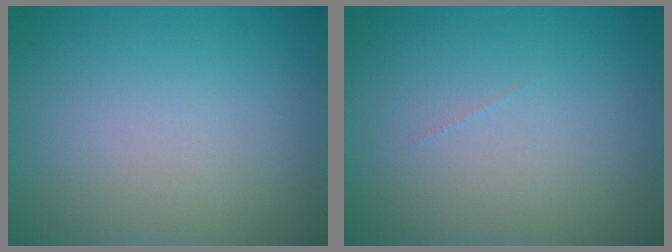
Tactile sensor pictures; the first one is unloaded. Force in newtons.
{"total": 0.0}